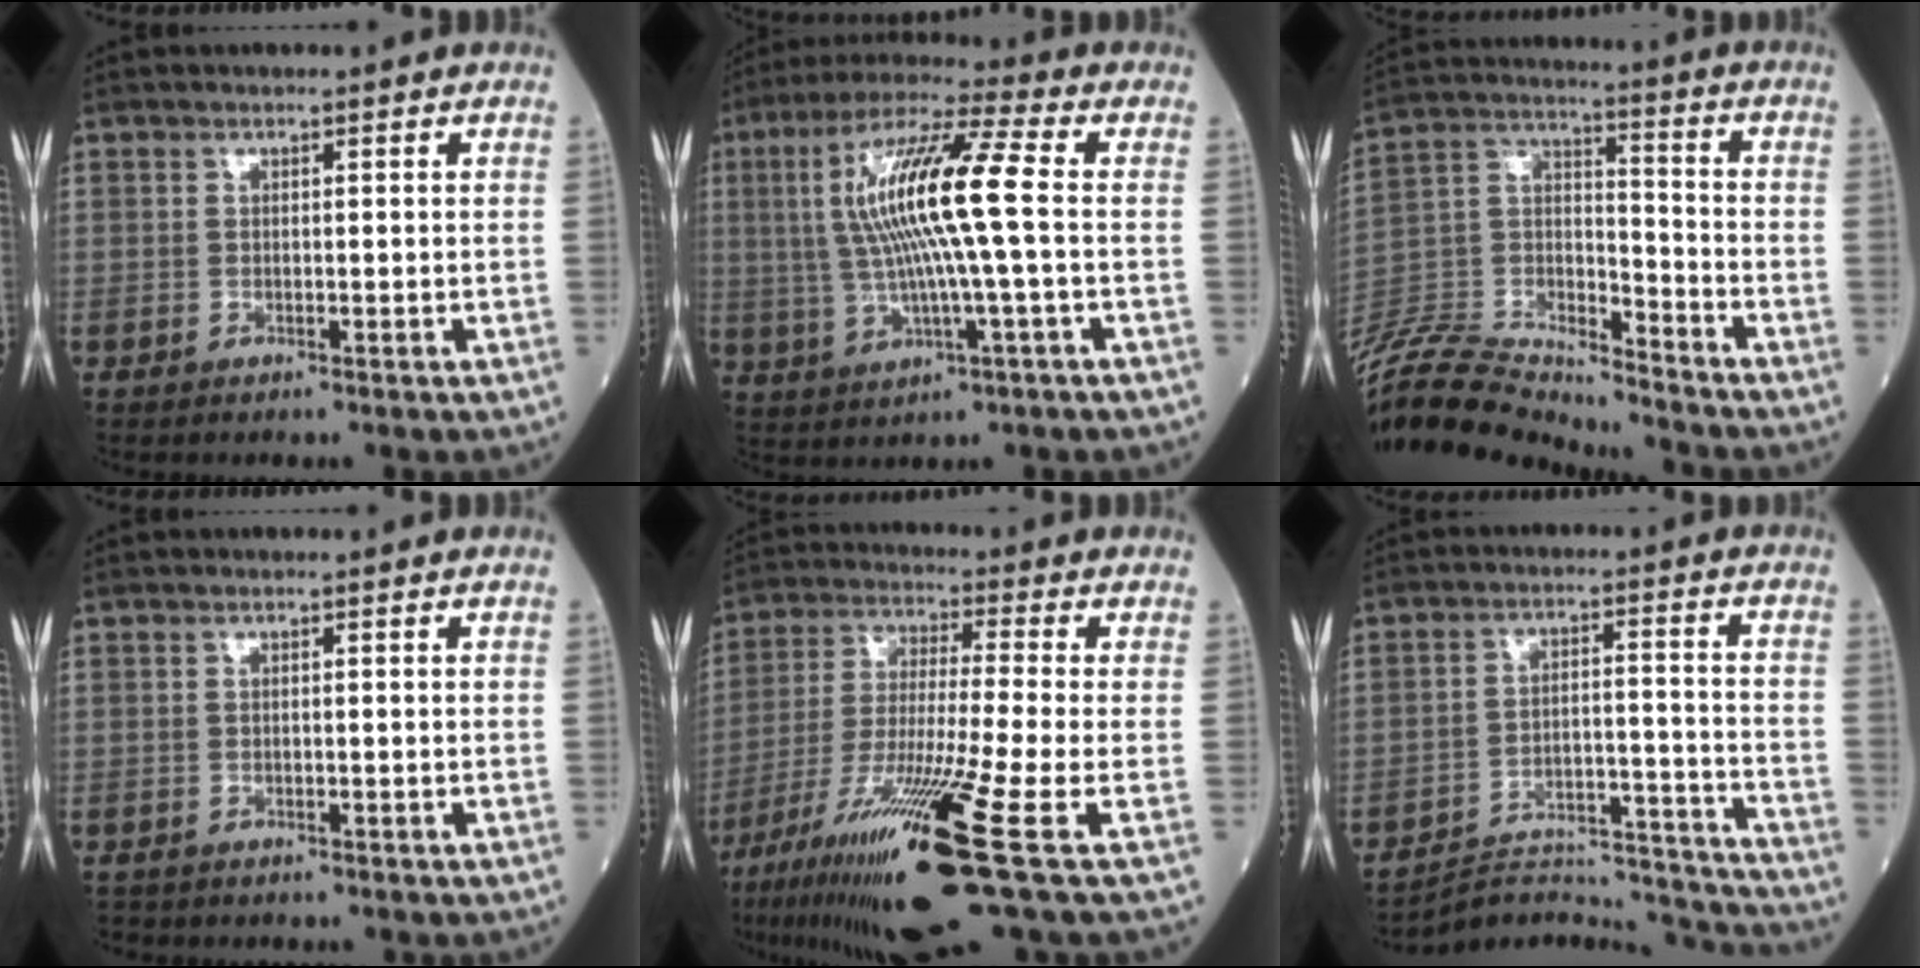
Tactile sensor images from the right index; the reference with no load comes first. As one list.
[{"total": 14.6, "force": [1.1, 0.6, 14.5], "torque": [-0.289, 0.018, 0.016]}, {"total": 21.0, "force": [-20.2, 2.1, 5.0], "torque": [-0.122, 0.015, -0.353]}, {"total": 1.7, "force": [-1.6, 0.6, 0.1], "torque": [-0.006, -0.004, -0.024]}, {"total": 19.8, "force": [-9.5, -0.3, 17.4], "torque": [-0.308, -0.052, -0.169]}, {"total": 17.0, "force": [-17.0, -0.3, 1.2], "torque": [-0.005, 0.026, -0.244]}]